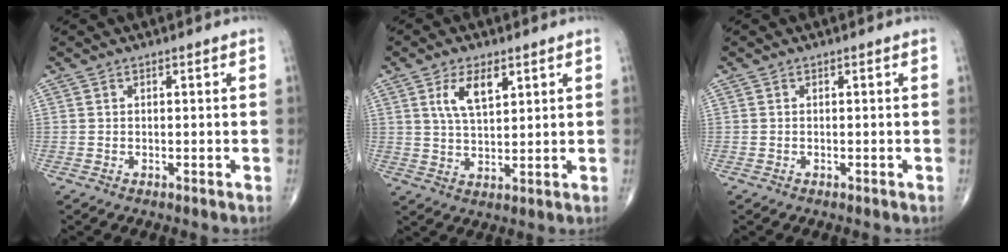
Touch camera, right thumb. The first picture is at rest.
{"total": 7.0, "force": [3.1, 3.2, 5.4], "torque": [-0.092, -0.014, 0.061]}
{"total": 0.0}